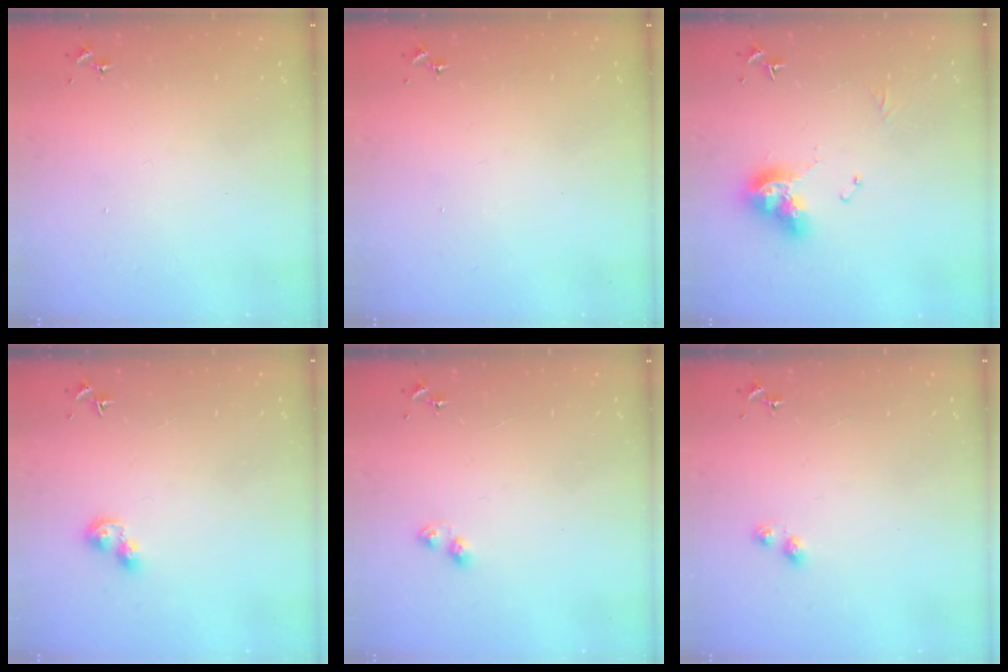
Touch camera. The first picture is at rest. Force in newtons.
{"total": 0.0}
{"total": 11.9, "press": 11.9, "slide": 1.3}
{"total": 5.5, "press": 5.5, "slide": 0.6}
{"total": 2.8, "press": 2.7, "slide": 0.4}
{"total": 3.0, "press": 3.0, "slide": 0.4}